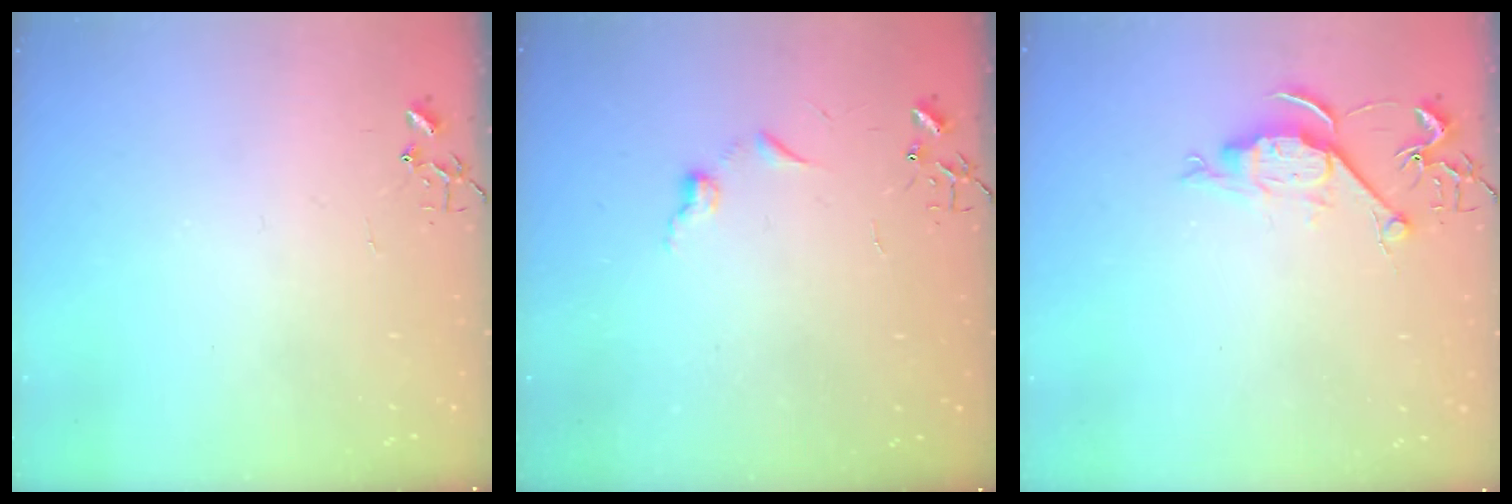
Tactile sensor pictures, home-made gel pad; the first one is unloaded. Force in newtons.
{"total": 6.1, "press": 6.0, "slide": 0.6}
{"total": 7.3, "press": 7.2, "slide": 0.7}